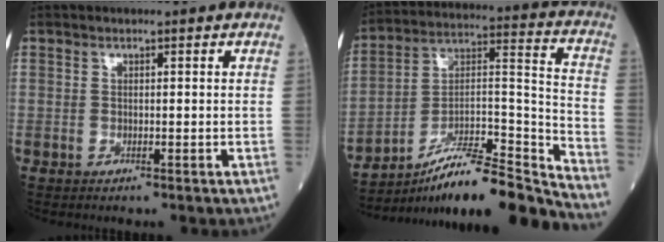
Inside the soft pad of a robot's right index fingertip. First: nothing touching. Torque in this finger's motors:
{"motor_torque": [0.80, -0.87, 0.55, 0.14]}